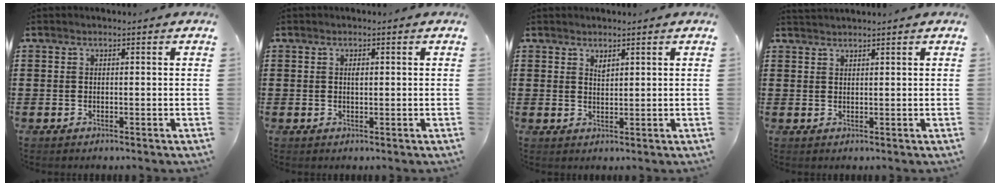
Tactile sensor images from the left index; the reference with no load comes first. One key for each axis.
{"total": 0.9, "fx": 0.2, "fy": 0.4, "fz": 0.7, "tx": -0.017, "ty": 0.000, "tz": 0.004}
{"total": 1.3, "fx": 1.2, "fy": 0.5, "fz": 0.4, "tx": -0.010, "ty": 0.002, "tz": 0.022}
{"total": 1.1, "fx": 1.1, "fy": -0.1, "fz": 0.1, "tx": -0.003, "ty": 0.000, "tz": 0.022}